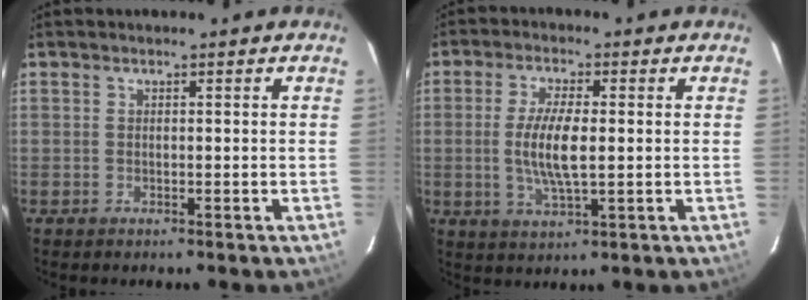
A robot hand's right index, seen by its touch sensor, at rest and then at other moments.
{"total": 7.8, "force": [-0.2, 2.1, 7.5], "torque": [-0.150, -0.006, -0.002]}